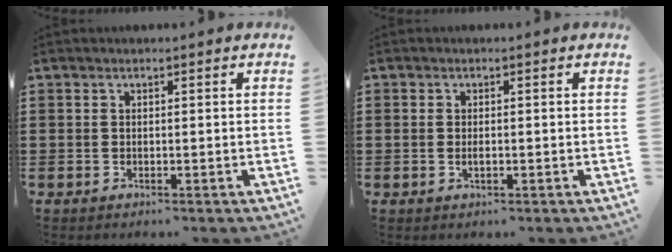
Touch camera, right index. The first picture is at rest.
{"total": 1.2, "force": [-0.2, 0.5, 1.1], "torque": [-0.021, 0.001, -0.004]}